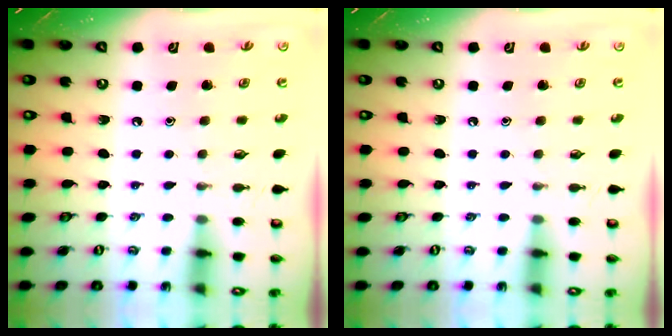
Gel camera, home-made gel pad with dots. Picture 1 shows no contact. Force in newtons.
{"total": 0.0}